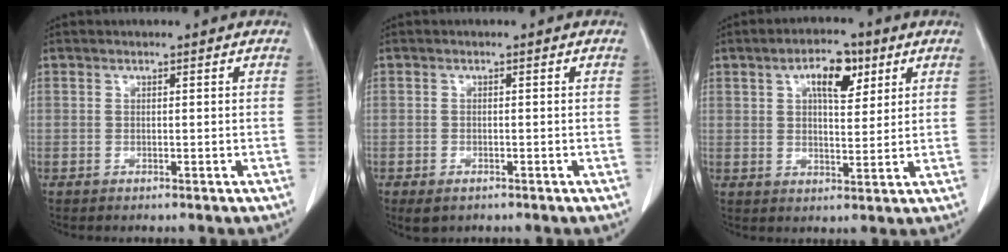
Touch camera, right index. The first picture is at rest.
{"total": 3.7, "force": [-2.2, 2.2, 2.1], "torque": [-0.039, -0.006, -0.029]}
{"total": 7.9, "force": [3.5, 3.5, 6.2], "torque": [-0.104, 0.014, 0.059]}